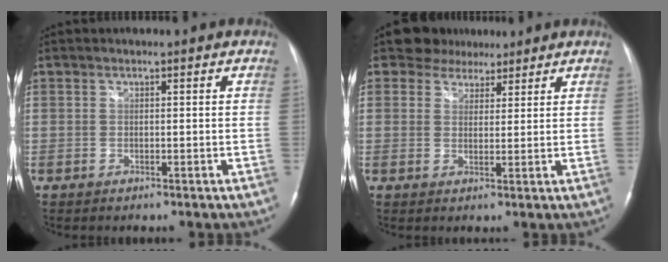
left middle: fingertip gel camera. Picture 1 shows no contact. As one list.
[{"total": 4.9, "force": [3.9, 3.1, 0.2], "torque": [-0.001, 0.009, 0.056]}]